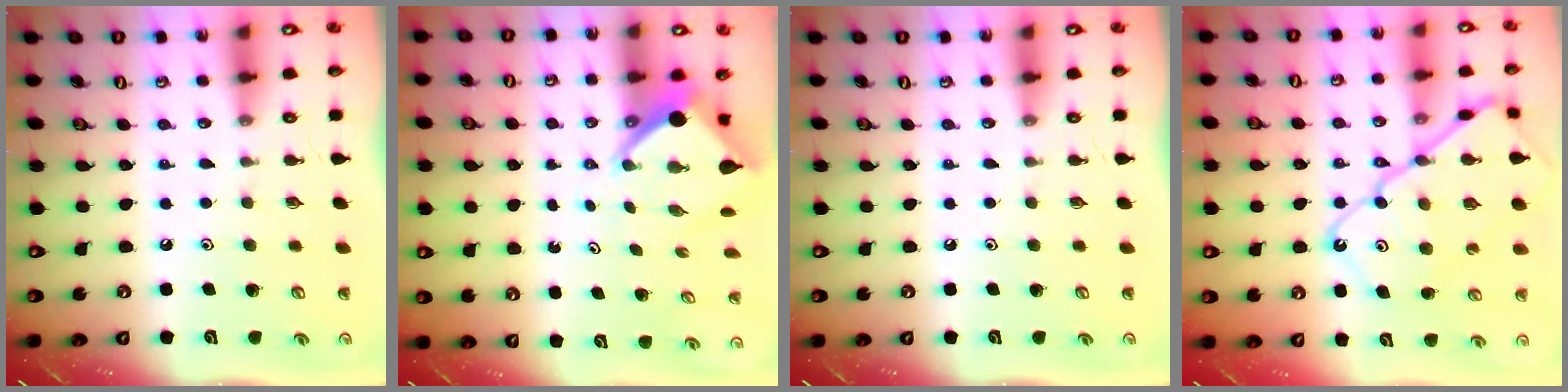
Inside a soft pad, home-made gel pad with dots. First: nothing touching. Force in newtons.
{"total": 6.7, "press": 6.7, "slide": 0.5}
{"total": 0.0}
{"total": 17.4, "press": 17.3, "slide": 1.9}